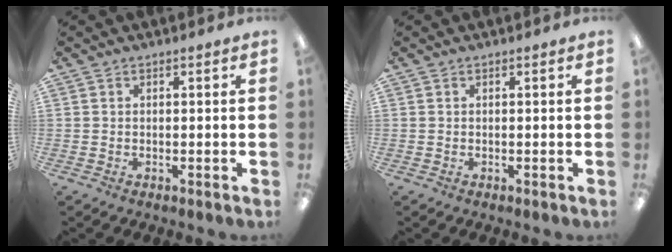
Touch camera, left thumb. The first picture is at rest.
{"total": 0.0}